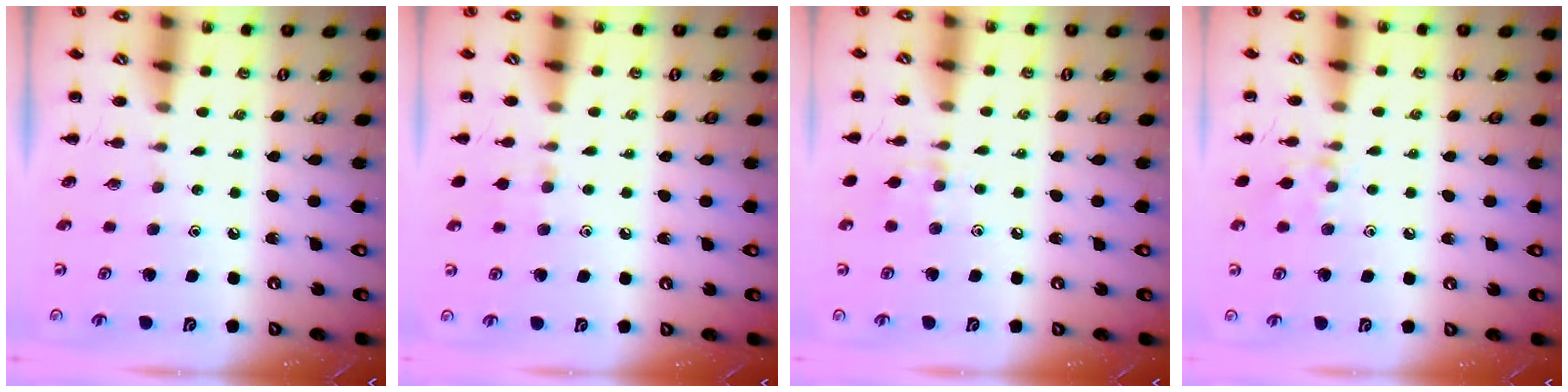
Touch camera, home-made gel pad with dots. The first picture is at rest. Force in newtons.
{"total": 4.9, "press": 4.4, "slide": 2.0}
{"total": 5.8, "press": 5.5, "slide": 1.9}
{"total": 7.2, "press": 7.1, "slide": 1.5}